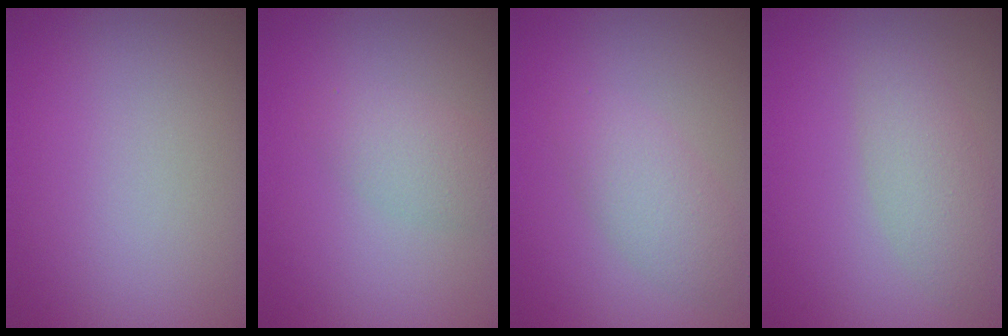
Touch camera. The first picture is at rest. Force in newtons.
{"total": 2.3, "press": 2.3, "slide": 0.1}
{"total": 2.7, "press": 2.7, "slide": 0.0}
{"total": 2.8, "press": 2.8, "slide": 0.2}